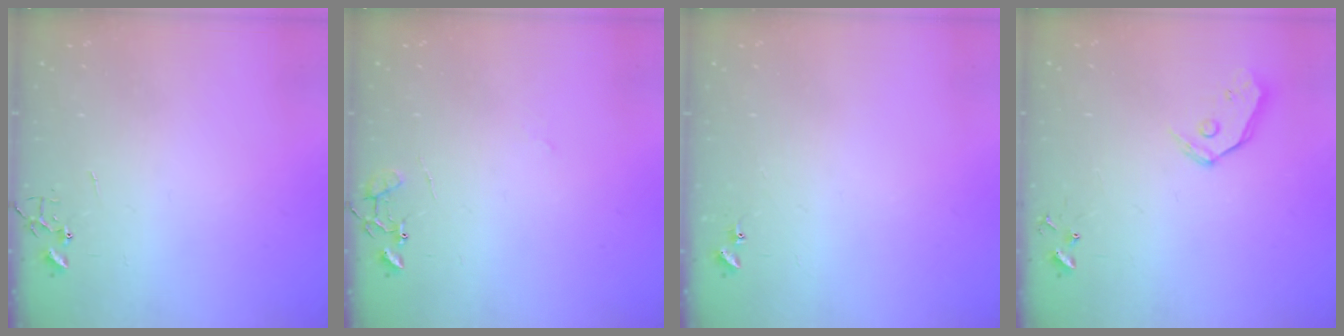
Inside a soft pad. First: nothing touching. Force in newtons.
{"total": 8.7, "press": 8.7, "slide": 0.8}
{"total": 4.3, "press": 4.2, "slide": 0.6}
{"total": 7.7, "press": 7.6, "slide": 0.9}